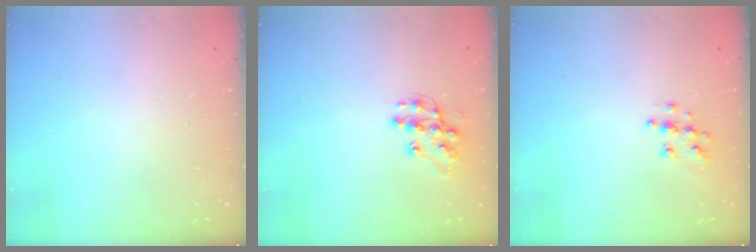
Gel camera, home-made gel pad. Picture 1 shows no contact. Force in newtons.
{"total": 12.2, "press": 12.2, "slide": 0.9}
{"total": 7.4, "press": 7.4, "slide": 0.2}